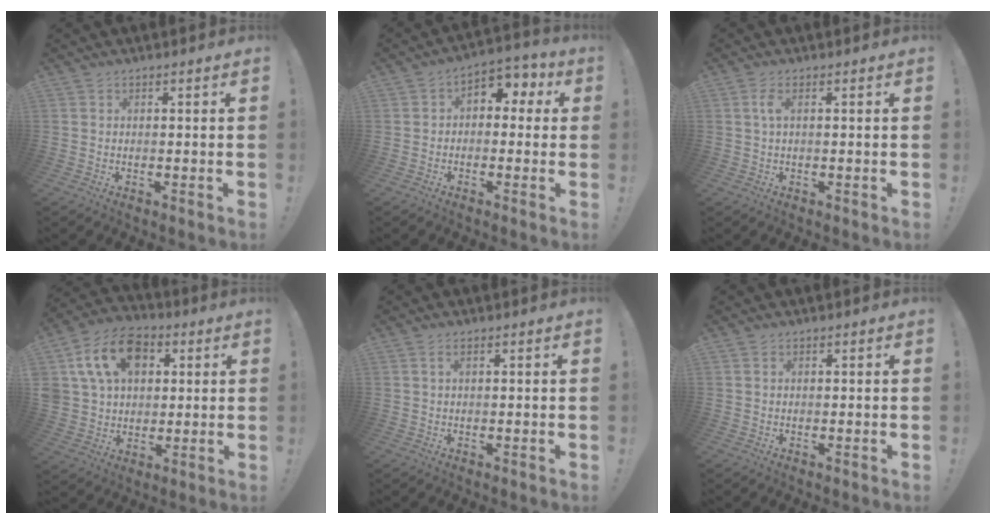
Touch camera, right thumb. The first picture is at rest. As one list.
[{"total": 5.3, "force": [0.1, 4.2, 3.2], "torque": [-0.039, 0.008, 0.005]}, {"total": 2.6, "force": [0.4, 0.8, 2.5], "torque": [-0.060, 0.002, 0.004]}, {"total": 17.7, "force": [6.3, 12.9, 10.2], "torque": [-0.167, -0.005, 0.122]}, {"total": 1.9, "force": [0.8, 0.5, 1.6], "torque": [-0.028, 0.000, 0.012]}, {"total": 0.5, "force": [0.3, 0.4, 0.2], "torque": [-0.001, -0.001, 0.005]}]